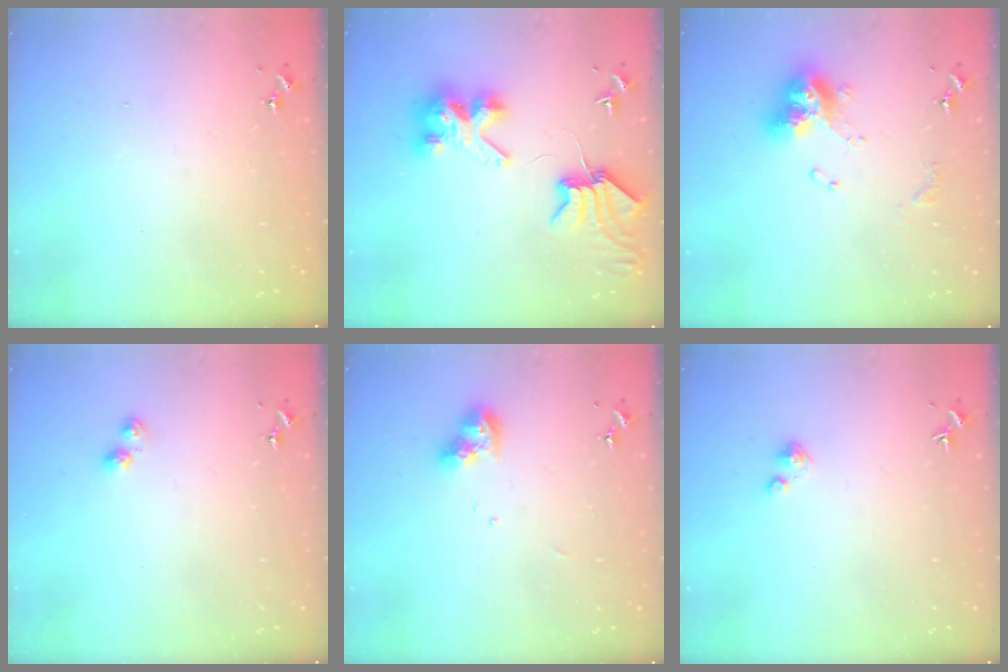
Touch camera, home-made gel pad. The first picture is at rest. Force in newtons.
{"total": 9.5, "press": 9.4, "slide": 1.2}
{"total": 13.6, "press": 13.6, "slide": 1.3}
{"total": 3.6, "press": 3.5, "slide": 0.4}
{"total": 9.7, "press": 9.6, "slide": 0.8}
{"total": 2.8, "press": 2.8, "slide": 0.3}